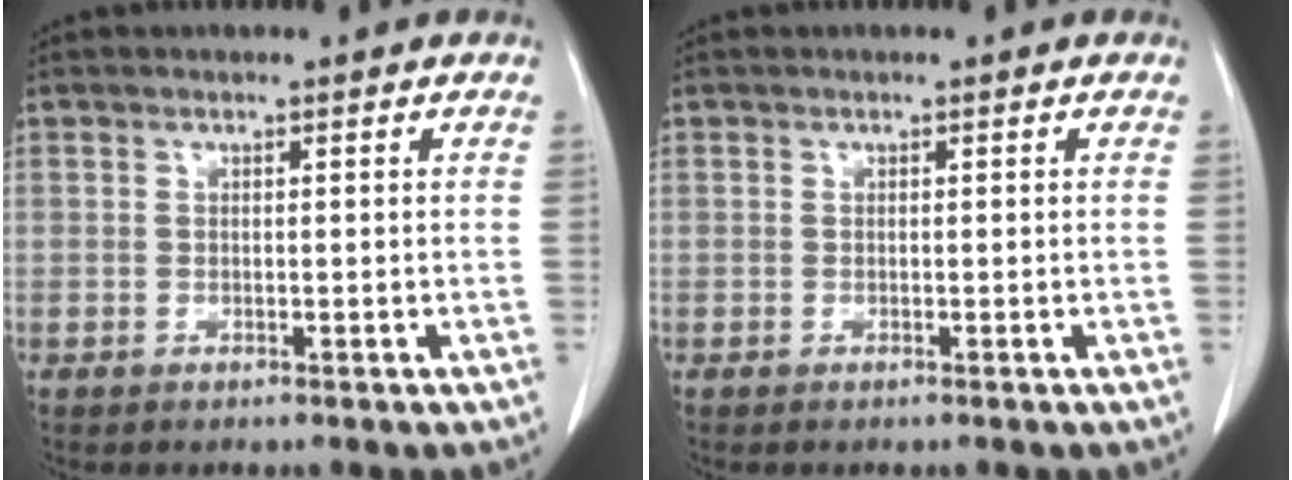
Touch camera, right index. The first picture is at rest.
{"total": 0.0}